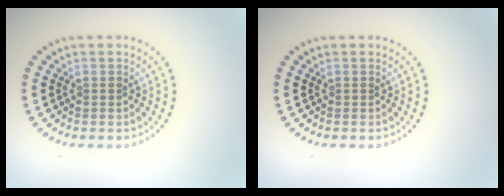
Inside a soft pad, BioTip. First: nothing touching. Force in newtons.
{"total": 0.0}